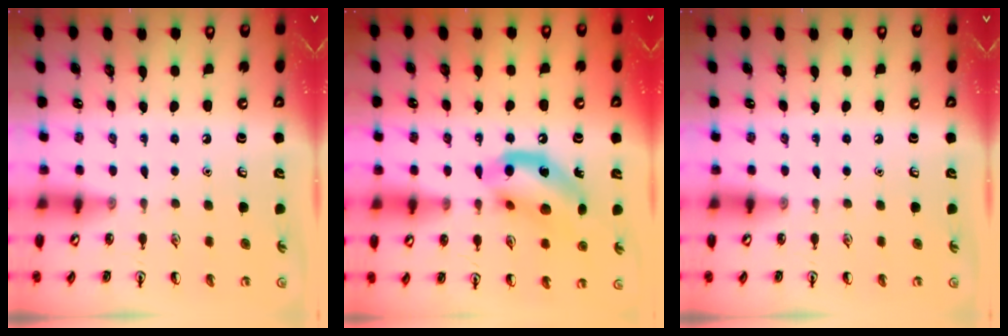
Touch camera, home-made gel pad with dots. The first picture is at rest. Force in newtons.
{"total": 13.7, "press": 13.3, "slide": 3.2}
{"total": 0.0}